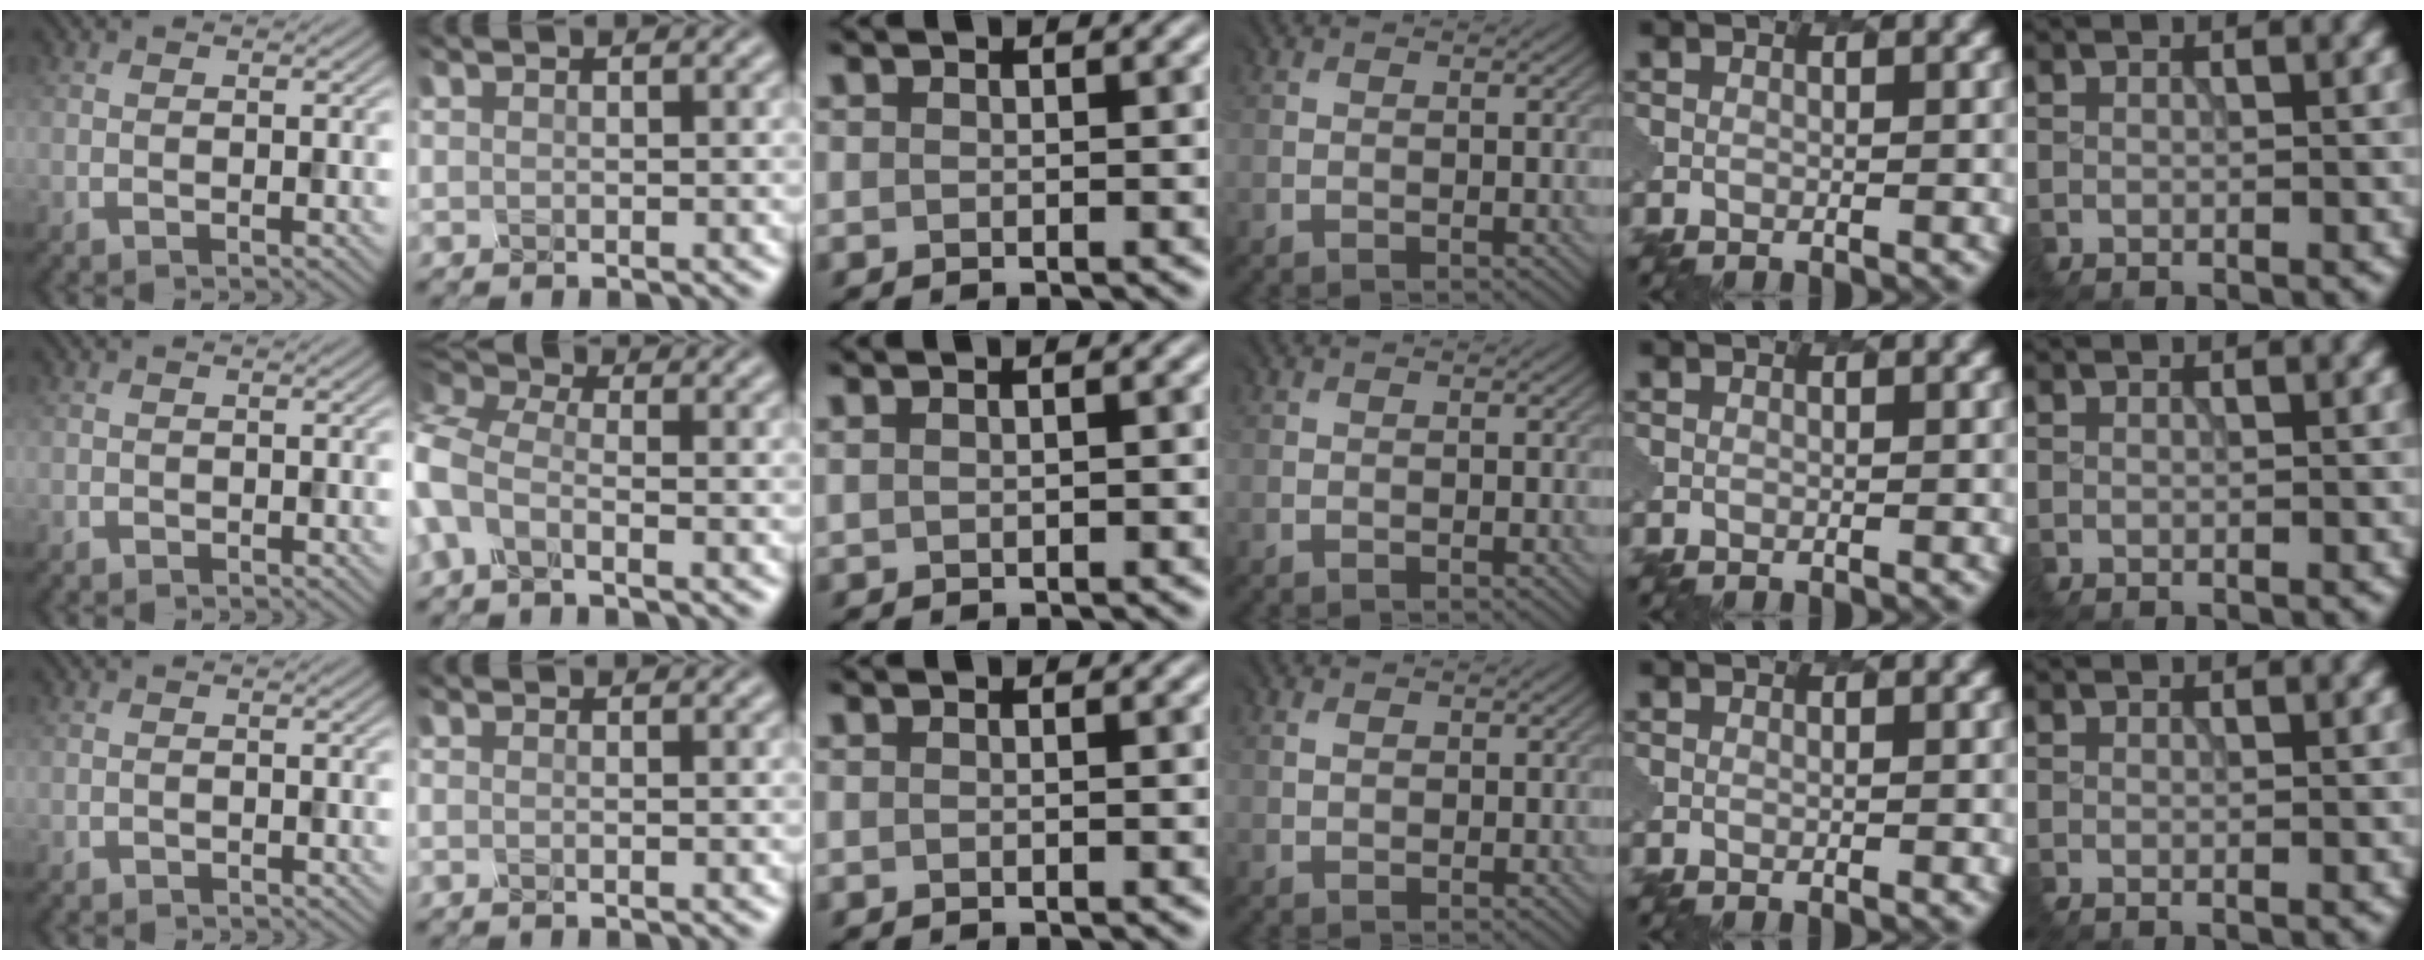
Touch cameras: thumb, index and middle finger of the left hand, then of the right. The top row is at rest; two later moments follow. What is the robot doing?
{"motion": "disassemble", "object": "battery cover"}